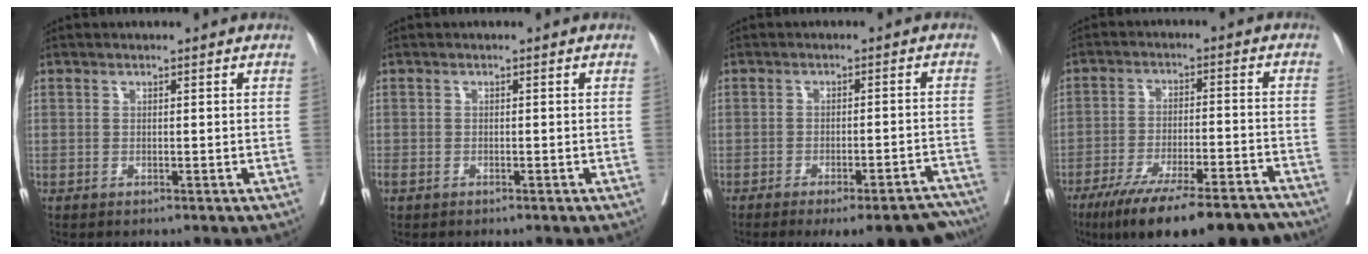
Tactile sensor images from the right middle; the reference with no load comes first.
{"total": 0.8, "force": [-0.5, 0.2, 0.6], "torque": [-0.023, 0.002, -0.009]}
{"total": 14.7, "force": [-13.0, 2.5, 6.3], "torque": [-0.038, 0.012, -0.158]}
{"total": 18.9, "force": [-15.3, 3.0, 10.6], "torque": [-0.136, -0.009, -0.231]}